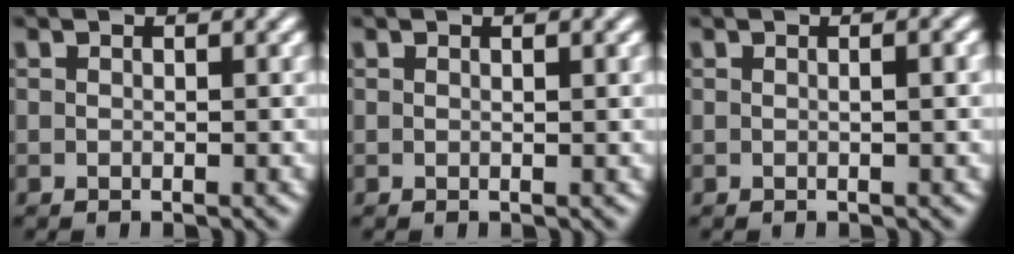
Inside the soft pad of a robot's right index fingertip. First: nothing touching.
{"total": 0.5, "force": [0.3, -0.3, 0.3], "torque": [-0.005, -0.001, 0.006]}
{"total": 0.8, "force": [0.0, -0.3, 0.7], "torque": [-0.011, 0.003, -0.001]}